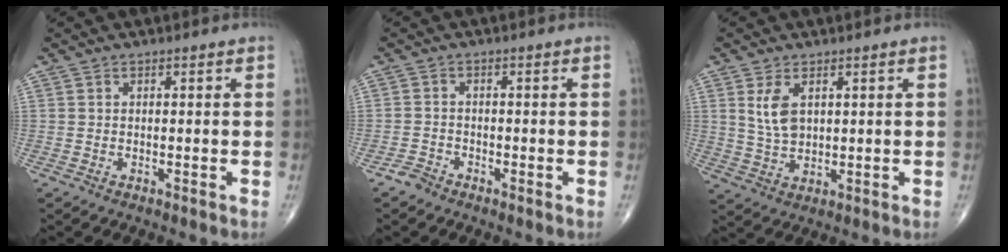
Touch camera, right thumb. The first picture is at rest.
{"total": 1.8, "force": [-1.6, 0.9, 0.1], "torque": [-0.002, 0.001, -0.035]}
{"total": 5.5, "force": [1.9, 3.1, 4.1], "torque": [-0.074, -0.010, 0.046]}